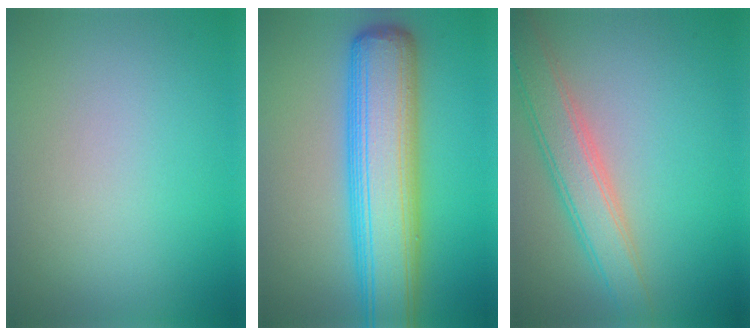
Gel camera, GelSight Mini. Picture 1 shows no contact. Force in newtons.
{"total": 10.0, "press": 10.0, "slide": 0.3}
{"total": 4.6, "press": 4.6, "slide": 0.3}